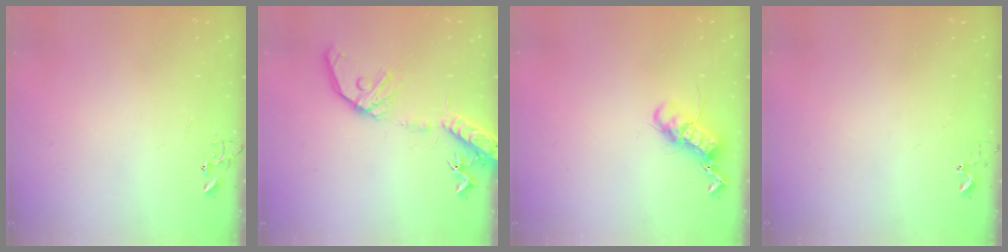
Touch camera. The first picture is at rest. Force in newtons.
{"total": 16.3, "press": 16.0, "slide": 3.2}
{"total": 12.5, "press": 12.5, "slide": 0.4}
{"total": 2.9, "press": 2.9, "slide": 0.3}